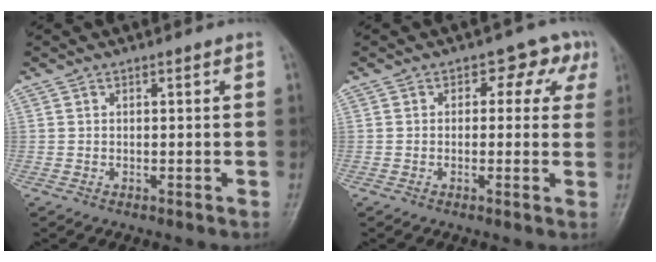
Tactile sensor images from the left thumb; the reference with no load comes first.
{"total": 5.3, "force": [1.6, 3.8, 3.2], "torque": [0.010, 0.005, 0.003]}